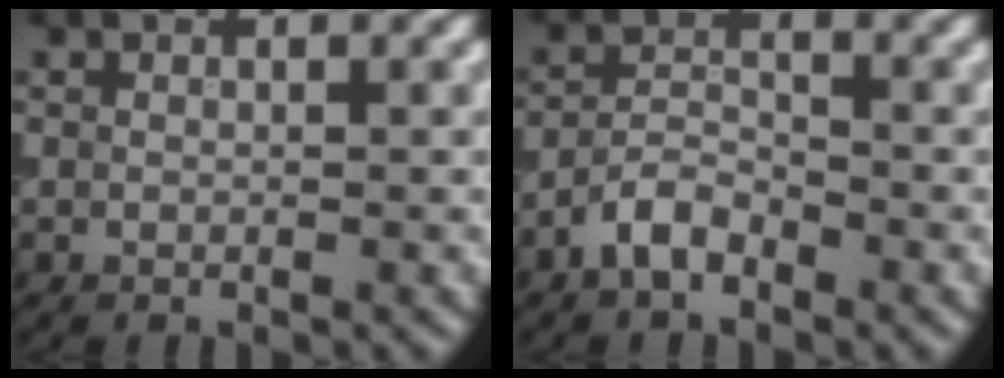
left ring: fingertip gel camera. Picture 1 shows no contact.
{"total": 2.7, "force": [-1.9, 1.2, 1.6], "torque": [-0.029, 0.009, -0.044]}